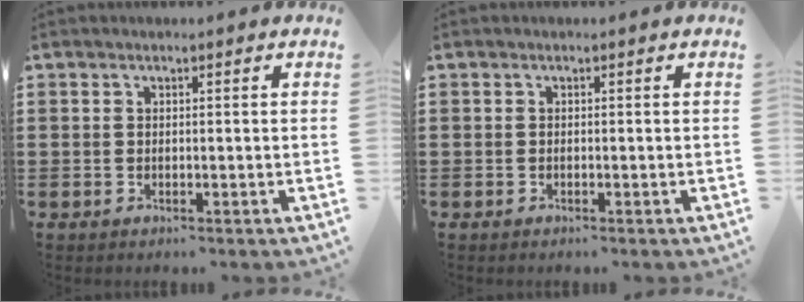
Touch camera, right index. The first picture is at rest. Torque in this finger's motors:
{"motor_torque": [0.00, 2.14, 0.00, 0.00]}